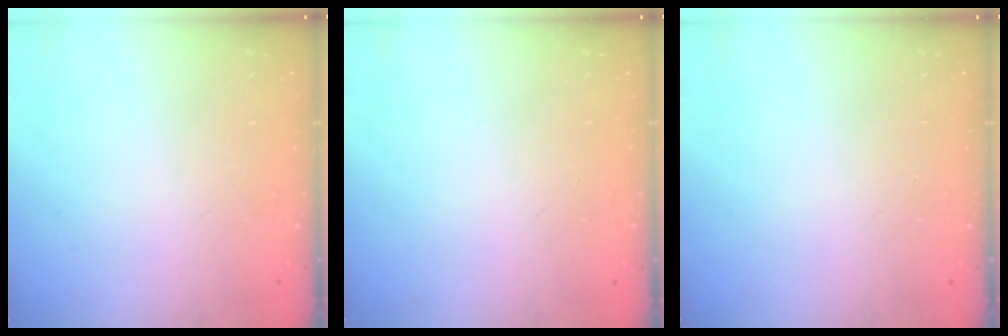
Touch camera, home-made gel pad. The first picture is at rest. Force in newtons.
{"total": 0.0}
{"total": 0.0}